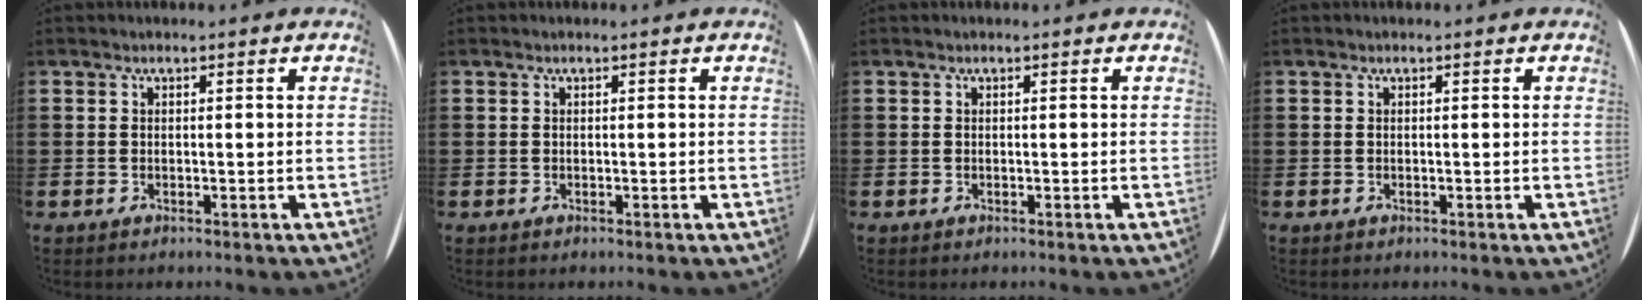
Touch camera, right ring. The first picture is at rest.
{"total": 0.0}
{"total": 0.0}
{"total": 0.0}